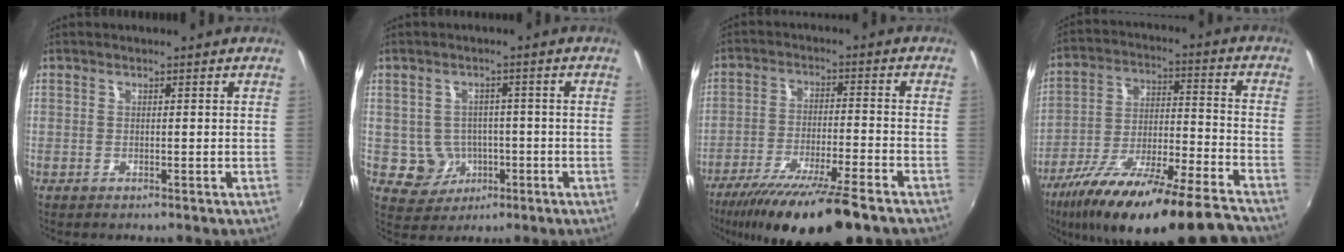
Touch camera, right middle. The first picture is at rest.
{"total": 5.8, "force": [-1.3, 5.5, 1.2], "torque": [-0.038, 0.012, -0.003]}
{"total": 16.8, "force": [-13.0, 1.4, 10.6], "torque": [-0.203, -0.044, -0.214]}
{"total": 23.4, "force": [-18.9, 2.4, 13.6], "torque": [-0.235, -0.045, -0.304]}